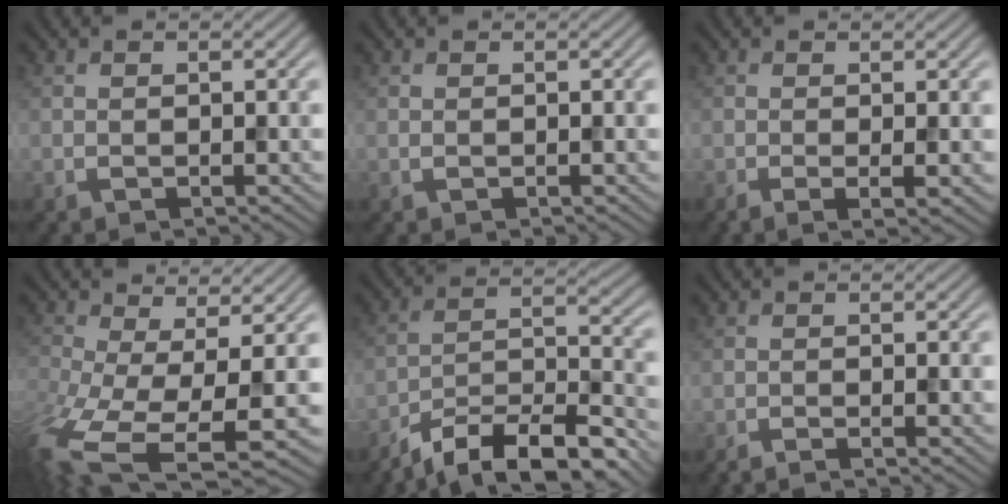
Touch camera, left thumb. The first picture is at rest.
{"total": 0.0}
{"total": 2.4, "force": [-0.6, 0.5, 2.3], "torque": [-0.040, -0.006, -0.010]}
{"total": 11.6, "force": [-4.8, 4.6, 9.4], "torque": [-0.234, -0.049, -0.063]}
{"total": 12.4, "force": [-10.4, 3.3, 5.9], "torque": [-0.106, -0.013, -0.180]}
{"total": 2.0, "force": [-1.4, 0.4, 1.4], "torque": [-0.007, 0.000, -0.035]}